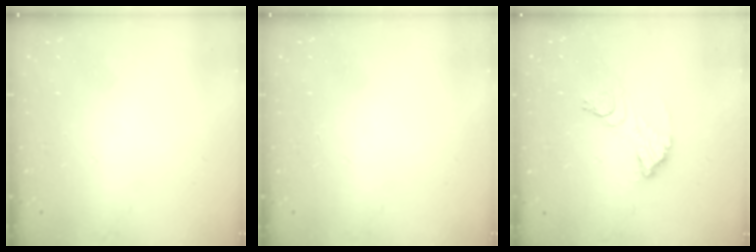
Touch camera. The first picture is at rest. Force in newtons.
{"total": 0.0}
{"total": 10.5, "press": 10.4, "slide": 1.1}